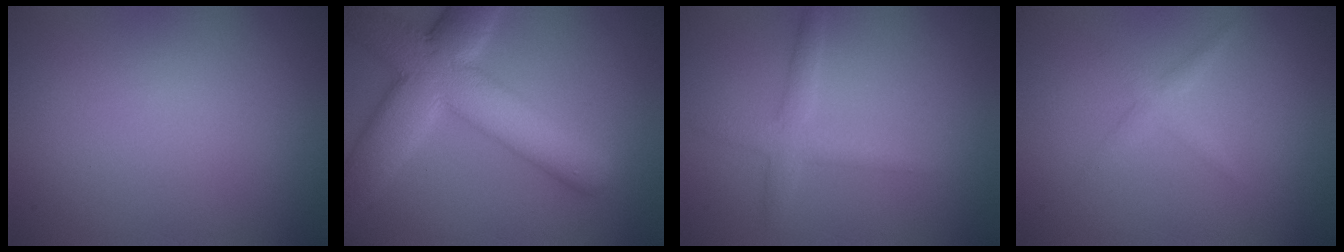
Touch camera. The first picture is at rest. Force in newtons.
{"total": 10.7, "press": 10.6, "slide": 0.8}
{"total": 2.4, "press": 2.4, "slide": 0.1}
{"total": 1.3, "press": 1.3, "slide": 0.1}